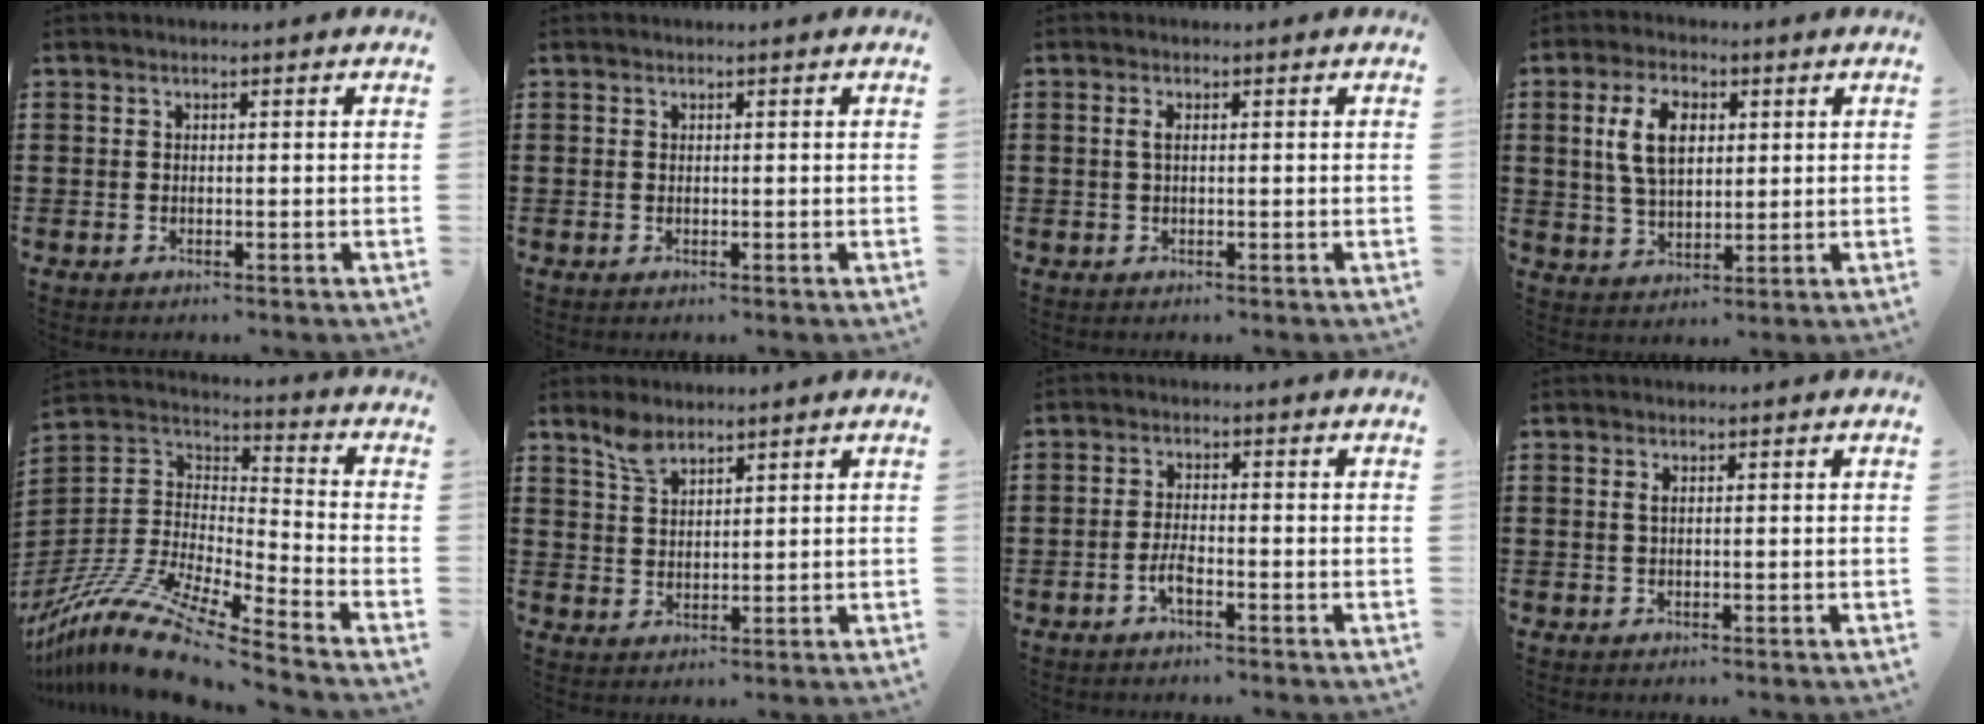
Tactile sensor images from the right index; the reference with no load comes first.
{"total": 0.0}
{"total": 1.5, "force": [0.2, 0.6, 1.3], "torque": [-0.028, 0.006, 0.002]}
{"total": 7.6, "force": [1.9, 4.5, 5.8], "torque": [-0.132, 0.009, 0.026]}
{"total": 13.3, "force": [-10.7, 1.9, 7.7], "torque": [-0.175, 0.007, -0.213]}
{"total": 3.7, "force": [2.9, 1.6, 1.7], "torque": [-0.043, 0.002, 0.055]}
{"total": 2.9, "force": [-1.5, 0.7, 2.3], "torque": [-0.056, -0.002, -0.033]}
{"total": 1.0, "force": [0.4, 0.4, 0.9], "torque": [-0.019, 0.004, 0.005]}